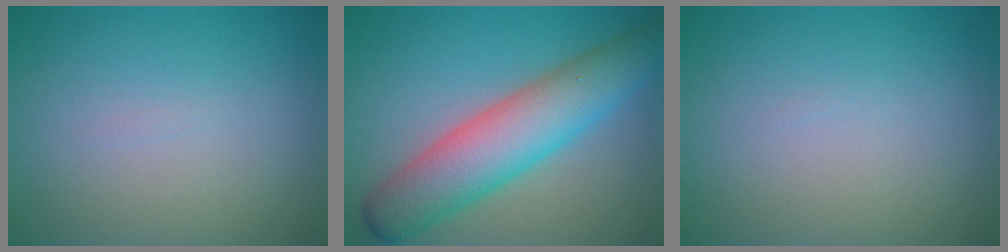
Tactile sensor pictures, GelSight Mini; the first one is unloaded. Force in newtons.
{"total": 8.2, "press": 8.2, "slide": 0.2}
{"total": 0.0}